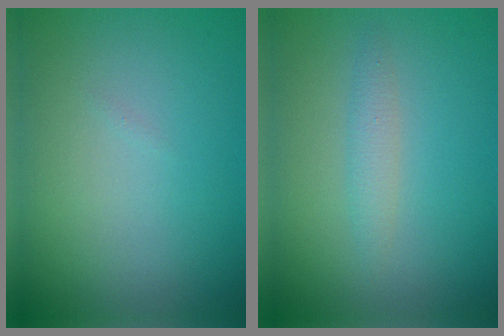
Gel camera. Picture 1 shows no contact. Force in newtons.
{"total": 1.3, "press": 1.3, "slide": 0.1}